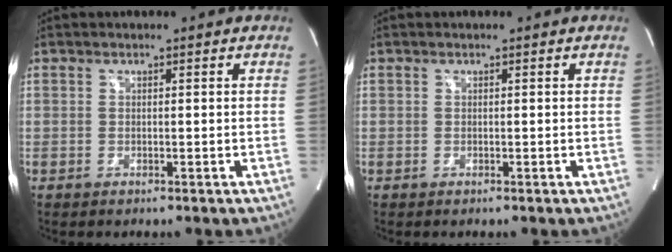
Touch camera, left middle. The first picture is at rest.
{"total": 0.0}